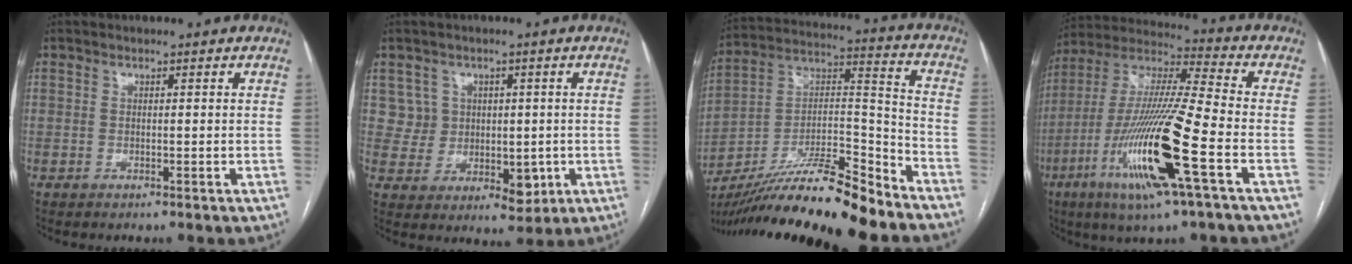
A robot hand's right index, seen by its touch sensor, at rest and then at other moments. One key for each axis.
{"total": 7.5, "fx": 1.6, "fy": 7.1, "fz": 2.0, "tx": -0.029, "ty": 0.020, "tz": 0.049}
{"total": 21.3, "fx": -17.6, "fy": 1.3, "fz": 11.9, "tx": -0.221, "ty": 0.004, "tz": -0.312}
{"total": 20.2, "fx": -7.5, "fy": 0.7, "fz": 18.7, "tx": -0.398, "ty": -0.029, "tz": -0.146}